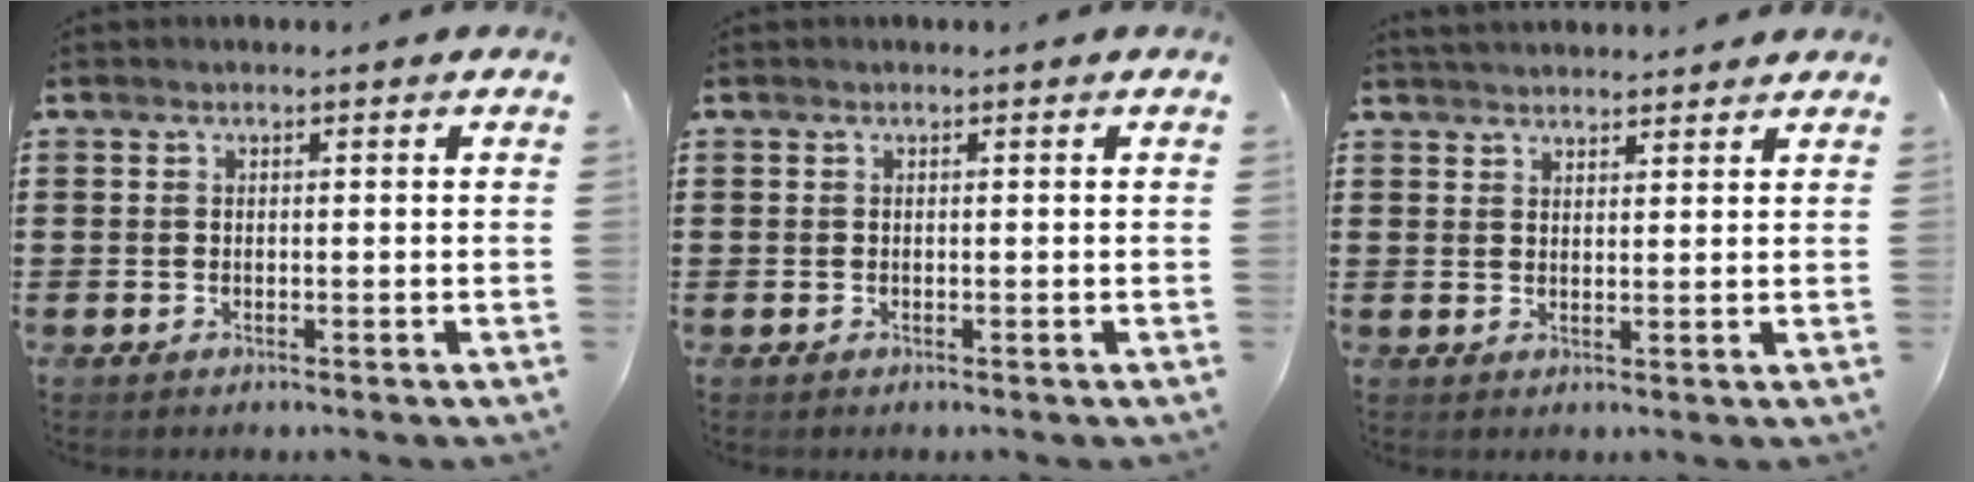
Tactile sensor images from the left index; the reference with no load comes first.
{"total": 0.0}
{"total": 2.4, "force": [2.4, 0.2, 0.0], "torque": [-0.007, -0.001, 0.047]}